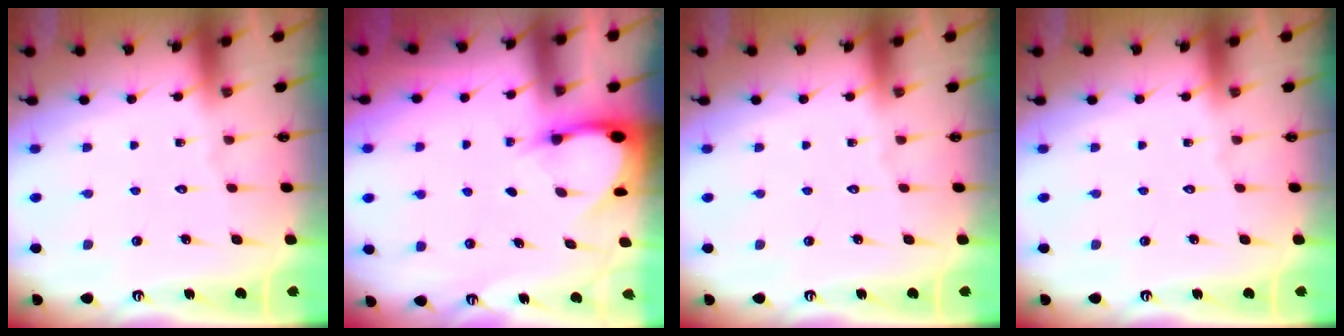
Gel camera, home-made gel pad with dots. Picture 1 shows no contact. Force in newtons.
{"total": 3.5, "press": 3.5, "slide": 0.2}
{"total": 0.0}
{"total": 0.0}